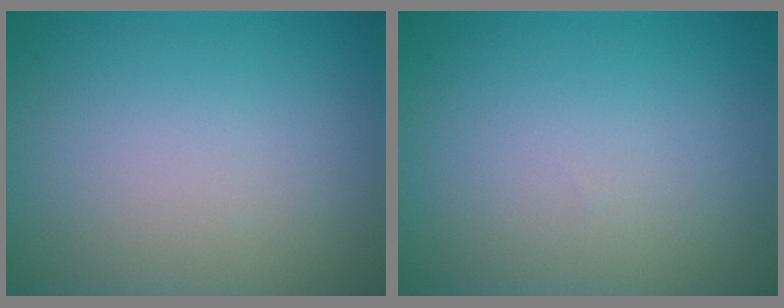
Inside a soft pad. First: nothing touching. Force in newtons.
{"total": 0.0}